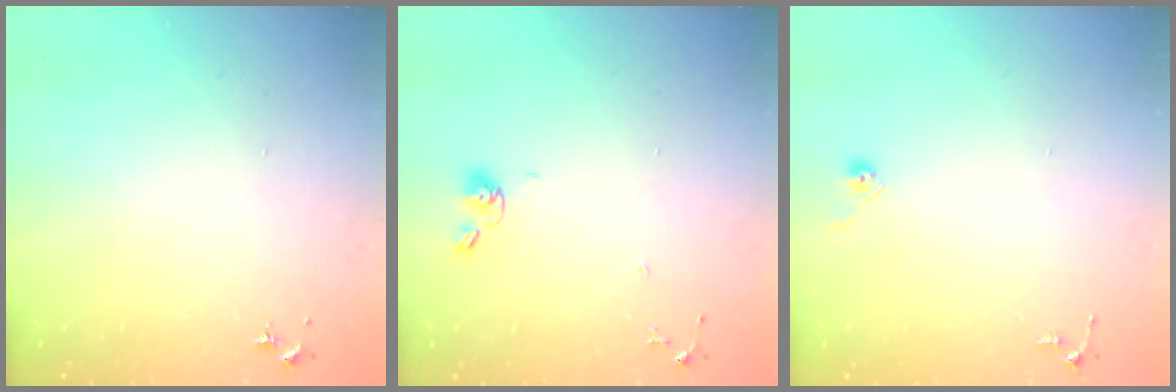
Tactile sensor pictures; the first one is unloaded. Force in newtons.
{"total": 7.1, "press": 6.8, "slide": 2.1}
{"total": 4.8, "press": 4.8, "slide": 0.4}